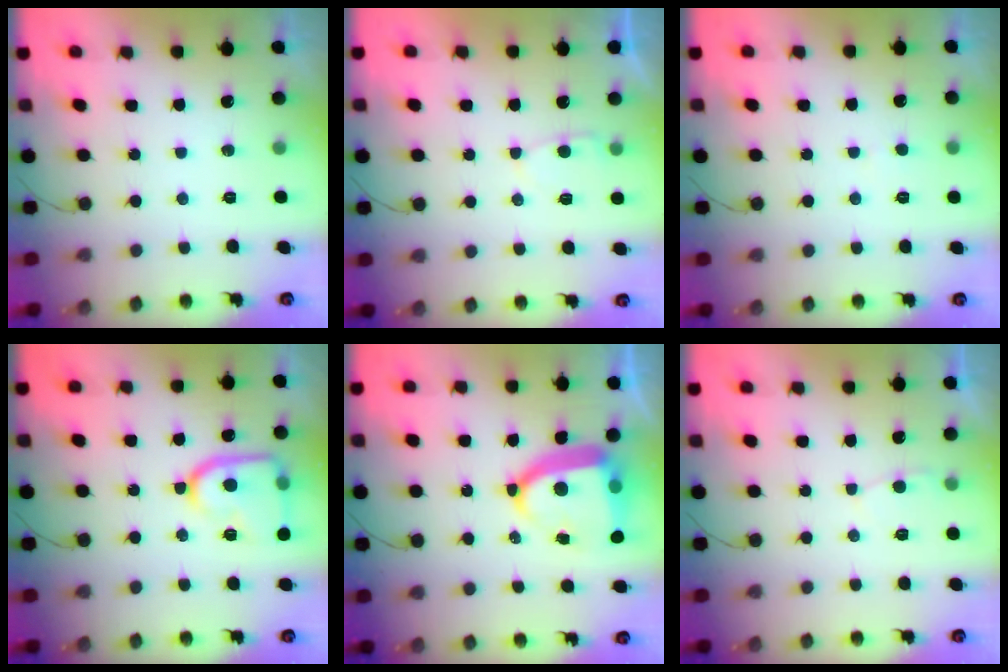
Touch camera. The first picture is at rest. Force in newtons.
{"total": 3.7, "press": 3.6, "slide": 0.5}
{"total": 2.0, "press": 2.0, "slide": 0.1}
{"total": 16.1, "press": 16.0, "slide": 1.4}
{"total": 13.7, "press": 13.6, "slide": 1.8}
{"total": 3.0, "press": 3.0, "slide": 0.3}